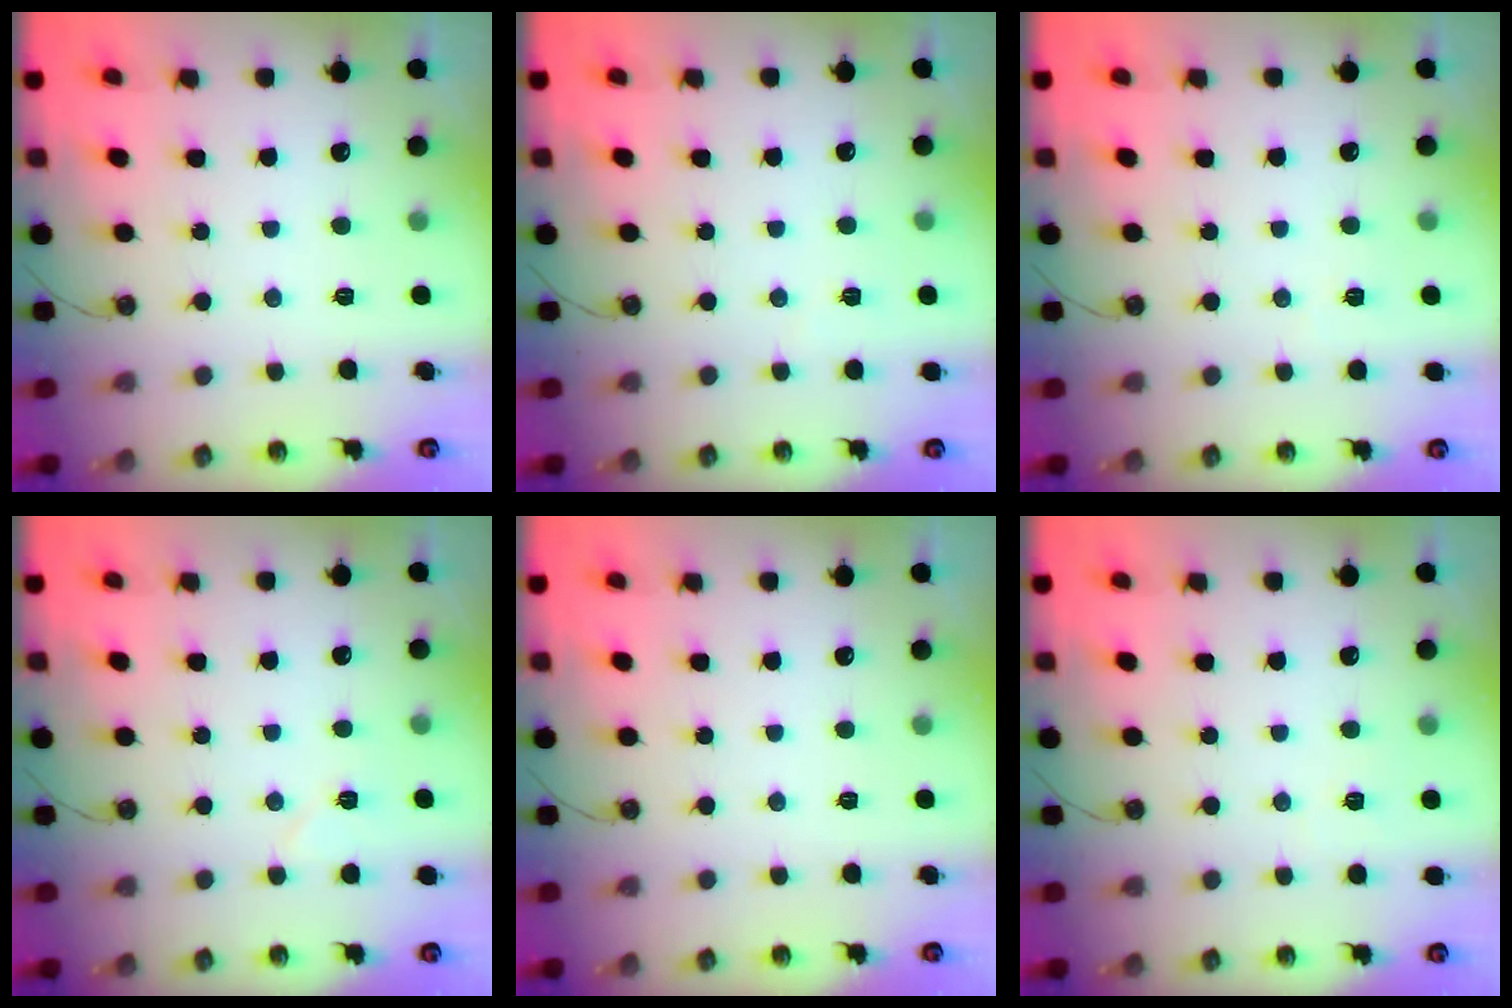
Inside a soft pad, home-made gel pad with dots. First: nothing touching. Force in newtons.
{"total": 1.8, "press": 1.7, "slide": 0.6}
{"total": 2.7, "press": 2.5, "slide": 1.1}
{"total": 5.8, "press": 5.2, "slide": 2.5}
{"total": 0.0}
{"total": 2.8, "press": 2.7, "slide": 0.9}